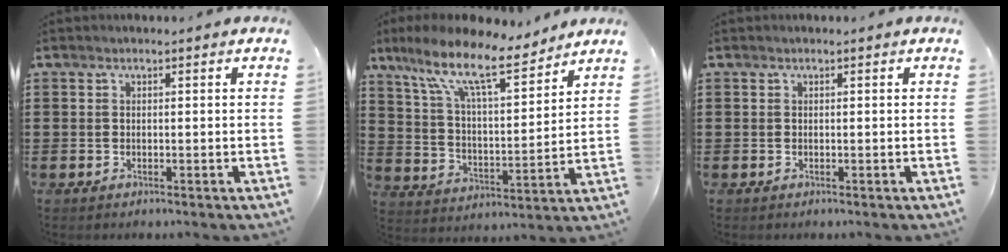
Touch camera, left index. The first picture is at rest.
{"total": 12.4, "force": [9.3, 2.5, 7.7], "torque": [-0.179, -0.041, 0.160]}
{"total": 0.0}